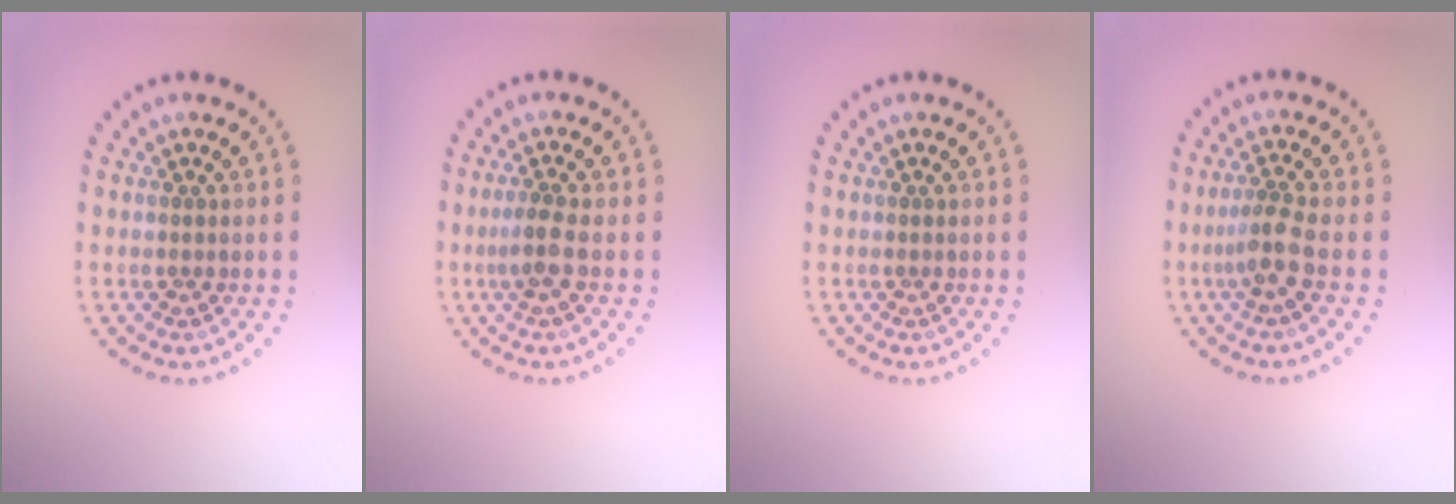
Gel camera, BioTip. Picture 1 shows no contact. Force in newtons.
{"total": 1.9, "press": 1.6, "slide": 1.1}
{"total": 0.0}
{"total": 2.5, "press": 1.9, "slide": 1.6}